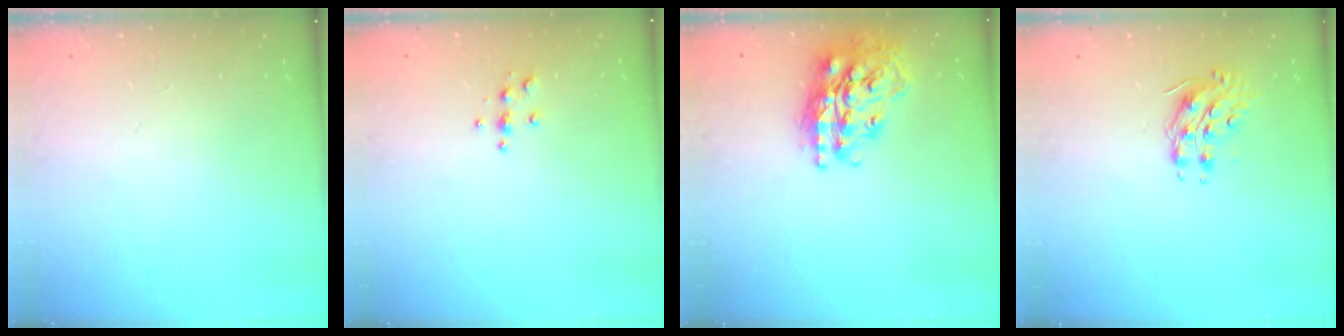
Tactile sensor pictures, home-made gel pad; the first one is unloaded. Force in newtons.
{"total": 3.9, "press": 3.9, "slide": 0.5}
{"total": 20.5, "press": 20.5, "slide": 1.6}
{"total": 8.4, "press": 8.4, "slide": 0.5}